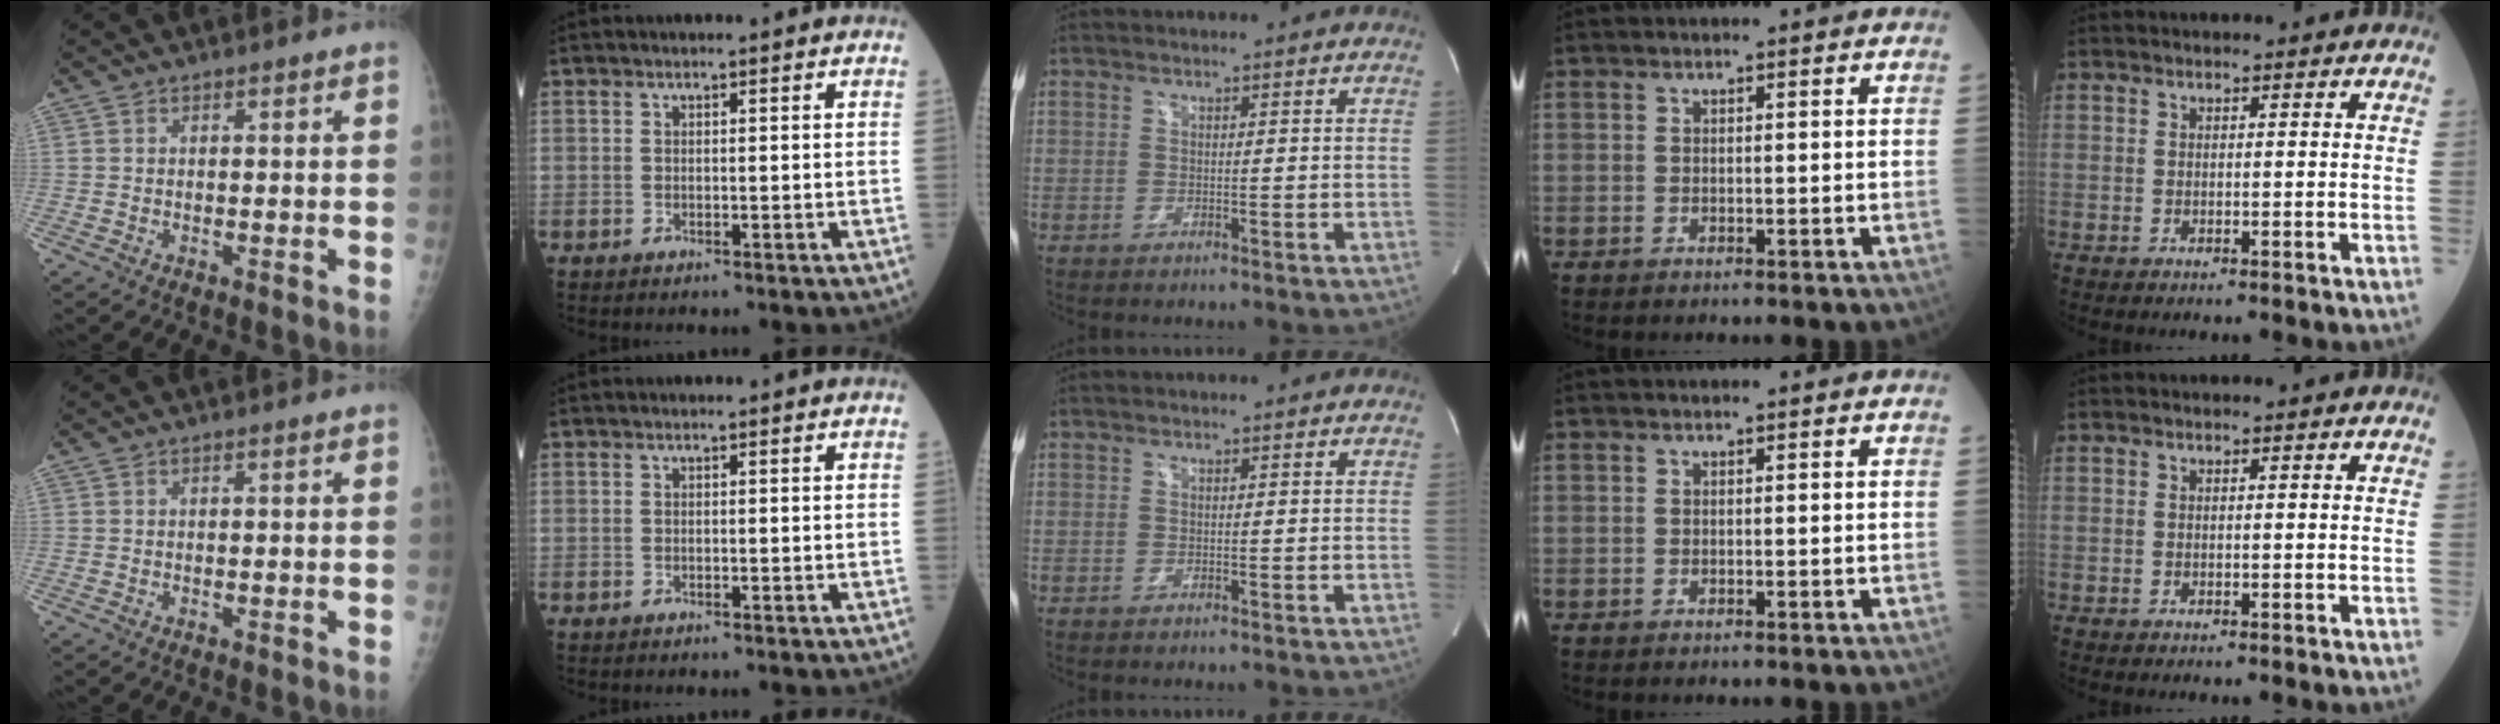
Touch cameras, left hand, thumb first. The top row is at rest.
{}